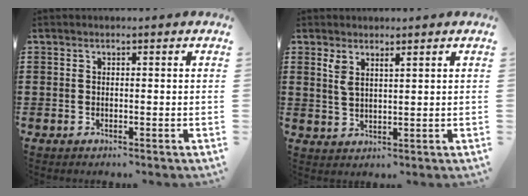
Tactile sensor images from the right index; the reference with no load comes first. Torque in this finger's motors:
{"motor_torque": [0.29, 0.02, 0.07, 0.02]}